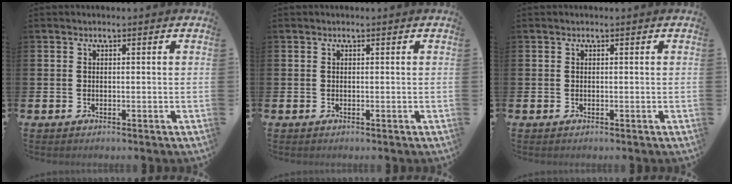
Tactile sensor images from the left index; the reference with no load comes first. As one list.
[{"total": 0.0}, {"total": 0.0}]